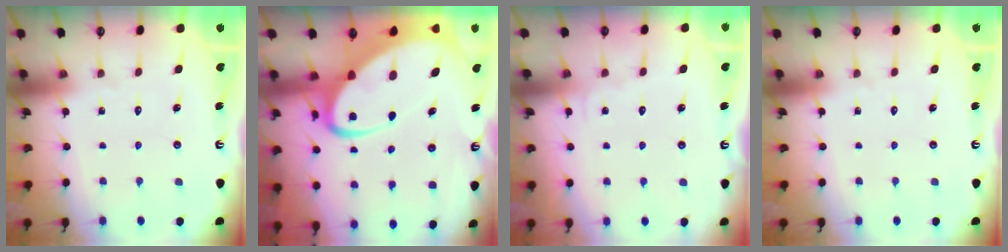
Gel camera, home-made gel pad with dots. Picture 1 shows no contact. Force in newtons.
{"total": 9.7, "press": 9.6, "slide": 1.1}
{"total": 2.9, "press": 2.9, "slide": 0.3}
{"total": 0.0}